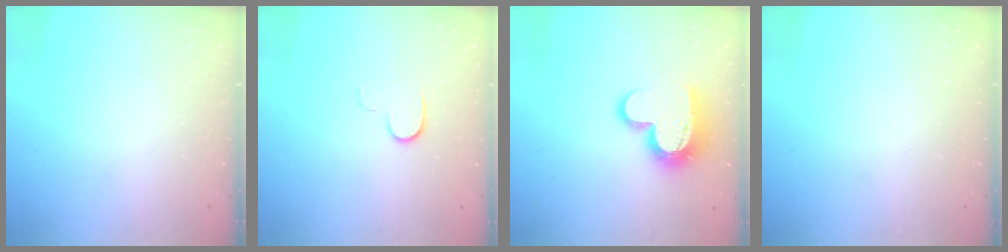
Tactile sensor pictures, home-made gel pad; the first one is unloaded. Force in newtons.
{"total": 5.5, "press": 5.4, "slide": 0.8}
{"total": 14.7, "press": 14.6, "slide": 1.1}
{"total": 0.0}